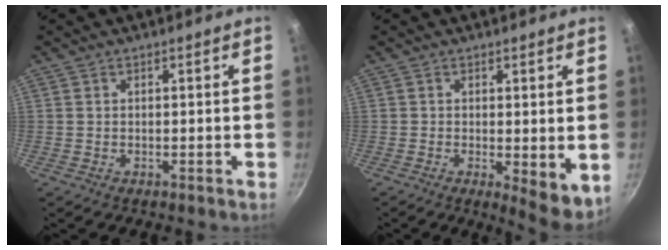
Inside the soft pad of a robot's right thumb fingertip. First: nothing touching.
{"total": 6.3, "force": [-0.1, 2.2, 5.8], "torque": [-0.067, -0.015, 0.004]}